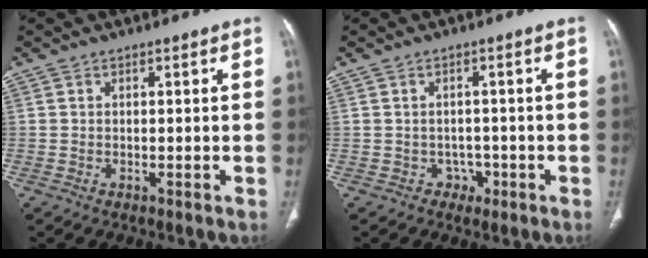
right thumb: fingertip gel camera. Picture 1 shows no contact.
{"total": 2.4, "force": [-1.1, 2.1, 0.6], "torque": [0.006, 0.010, -0.016]}